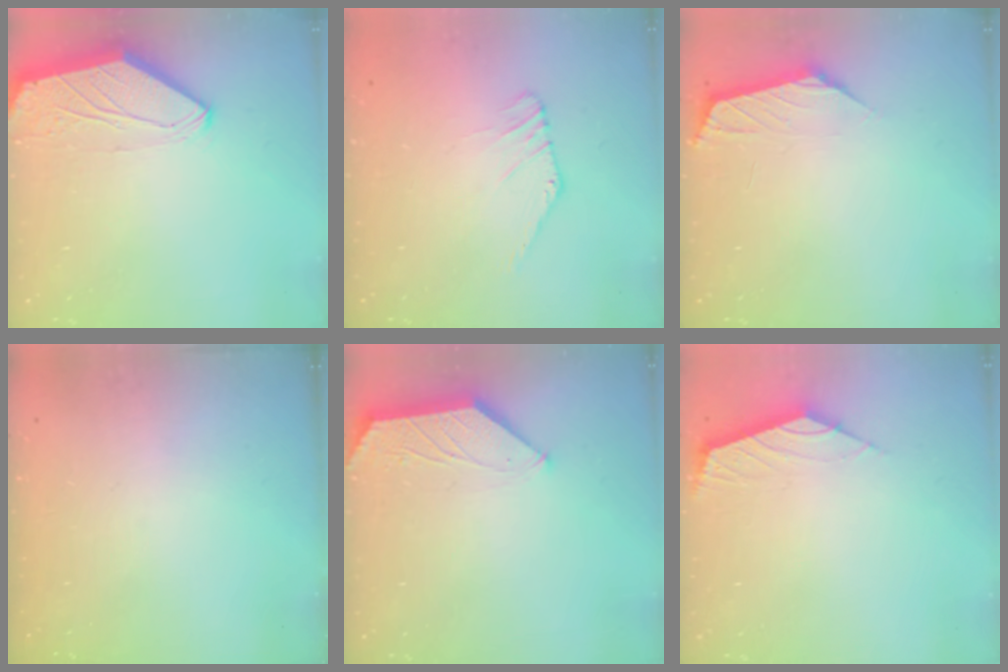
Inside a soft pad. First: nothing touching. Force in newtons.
{"total": 1.7, "press": 1.7, "slide": 0.2}
{"total": 0.8, "press": 0.6, "slide": 0.4}
{"total": 0.0}
{"total": 1.6, "press": 1.6, "slide": 0.3}
{"total": 2.5, "press": 2.4, "slide": 0.6}